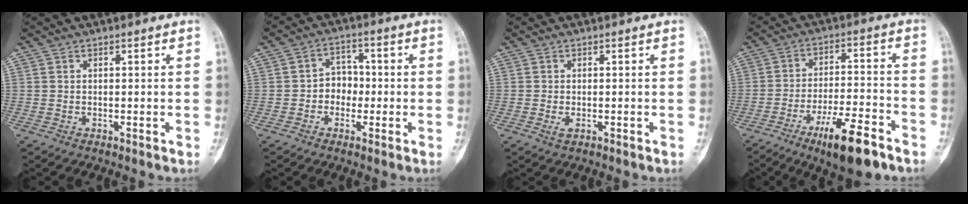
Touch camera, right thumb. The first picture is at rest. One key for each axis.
{"total": 5.1, "fx": -1.0, "fy": 4.3, "fz": 2.6, "tx": -0.004, "ty": 0.019, "tz": -0.028}
{"total": 1.3, "fx": -0.5, "fy": 0.6, "fz": 1.0, "tx": -0.026, "ty": -0.003, "tz": -0.010}
{"total": 13.3, "fx": -8.2, "fy": 3.6, "fz": 9.8, "tx": -0.162, "ty": 0.049, "tz": -0.131}